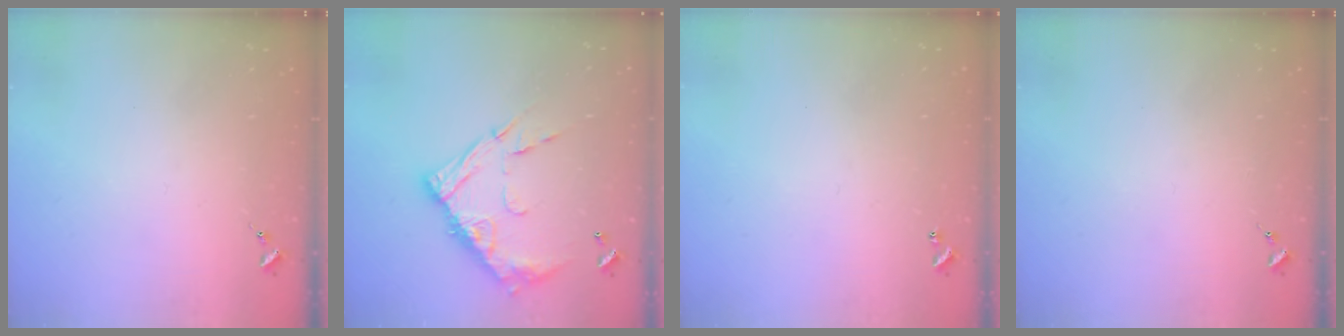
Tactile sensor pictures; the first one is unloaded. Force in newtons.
{"total": 16.0, "press": 15.9, "slide": 1.4}
{"total": 1.0, "press": 1.0, "slide": 0.2}
{"total": 0.0}